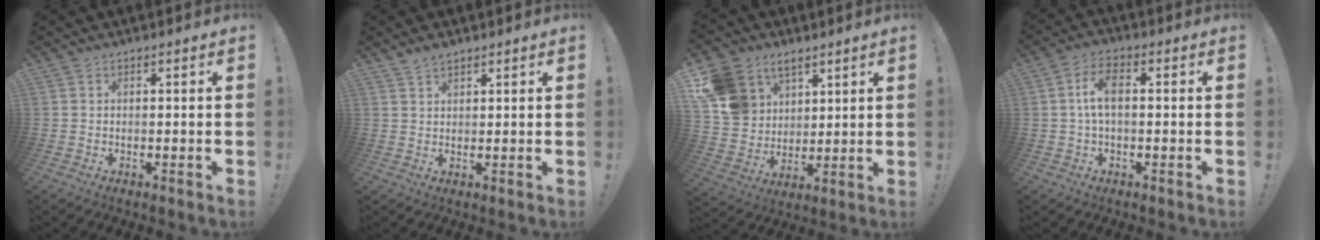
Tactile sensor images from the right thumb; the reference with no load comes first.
{"total": 2.7, "force": [2.3, 1.0, 1.0], "torque": [-0.015, -0.014, 0.042]}
{"total": 14.1, "force": [8.5, 10.4, 4.5], "torque": [-0.087, -0.045, 0.173]}
{"total": 6.7, "force": [0.4, 3.1, 5.9], "torque": [-0.119, 0.007, 0.008]}